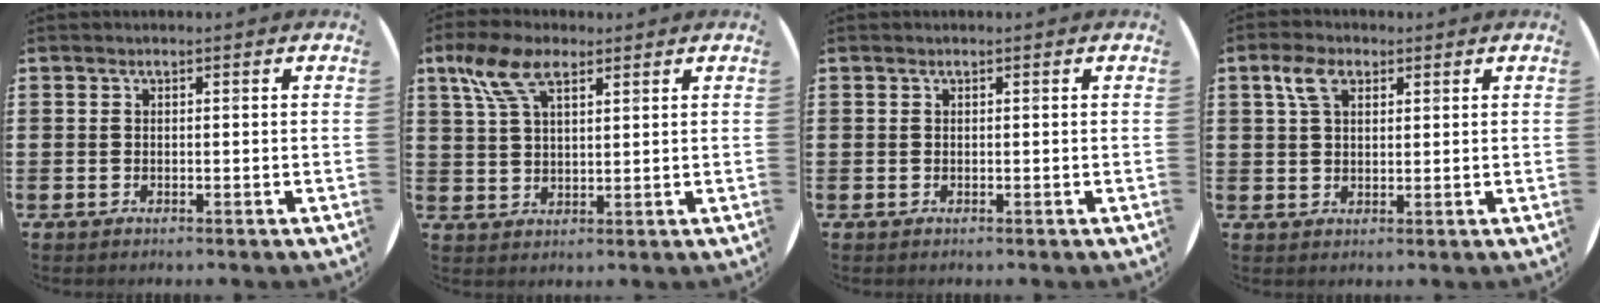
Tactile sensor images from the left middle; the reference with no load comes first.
{"total": 6.9, "force": [4.2, 3.0, 4.7], "torque": [-0.103, 0.004, 0.076]}
{"total": 0.0}
{"total": 4.2, "force": [2.4, 2.3, 2.6], "torque": [-0.060, 0.008, 0.044]}